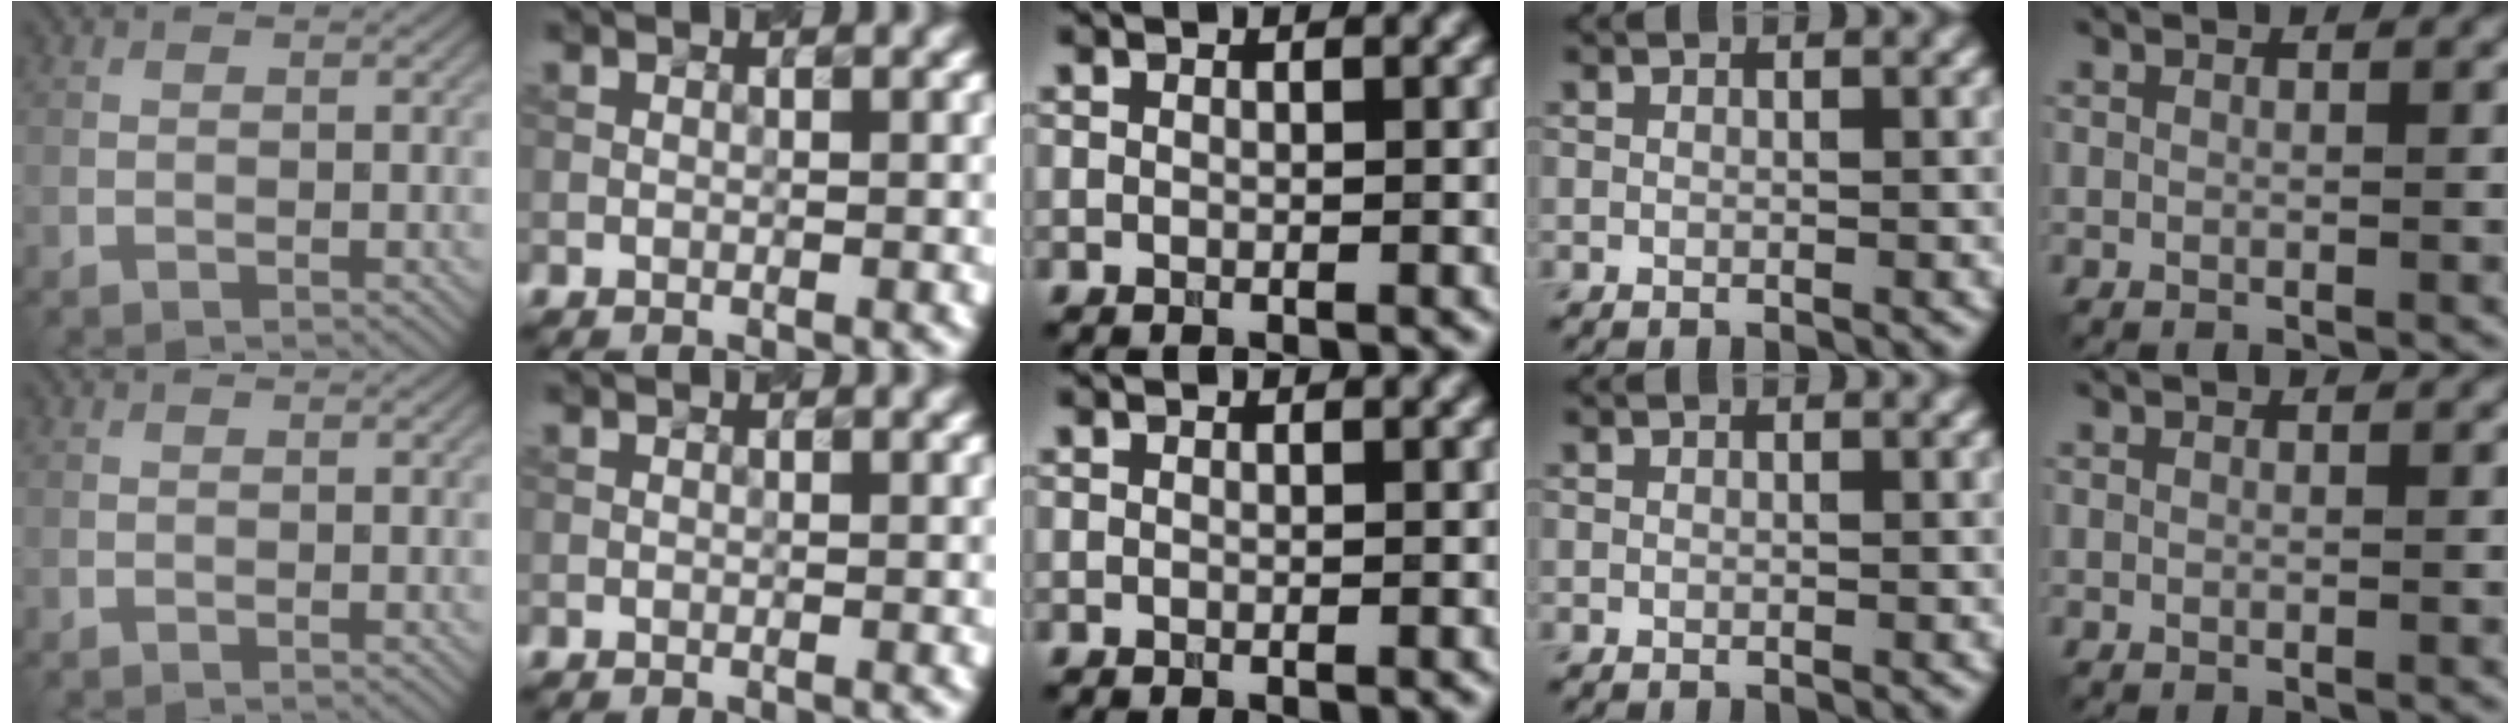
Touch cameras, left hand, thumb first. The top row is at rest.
{}